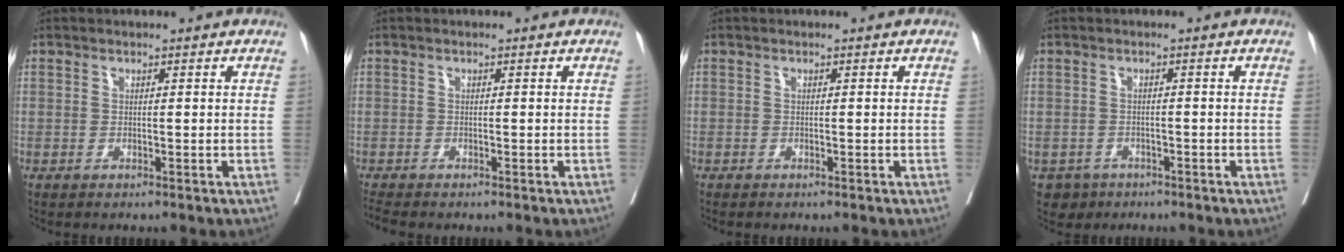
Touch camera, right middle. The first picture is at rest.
{"total": 1.7, "force": [-1.6, -0.1, 0.4], "torque": [-0.012, -0.008, -0.032]}
{"total": 0.7, "force": [-0.7, 0.0, 0.3], "torque": [-0.012, -0.004, -0.012]}
{"total": 3.2, "force": [-2.0, 2.5, 0.1], "torque": [-0.006, 0.005, -0.032]}